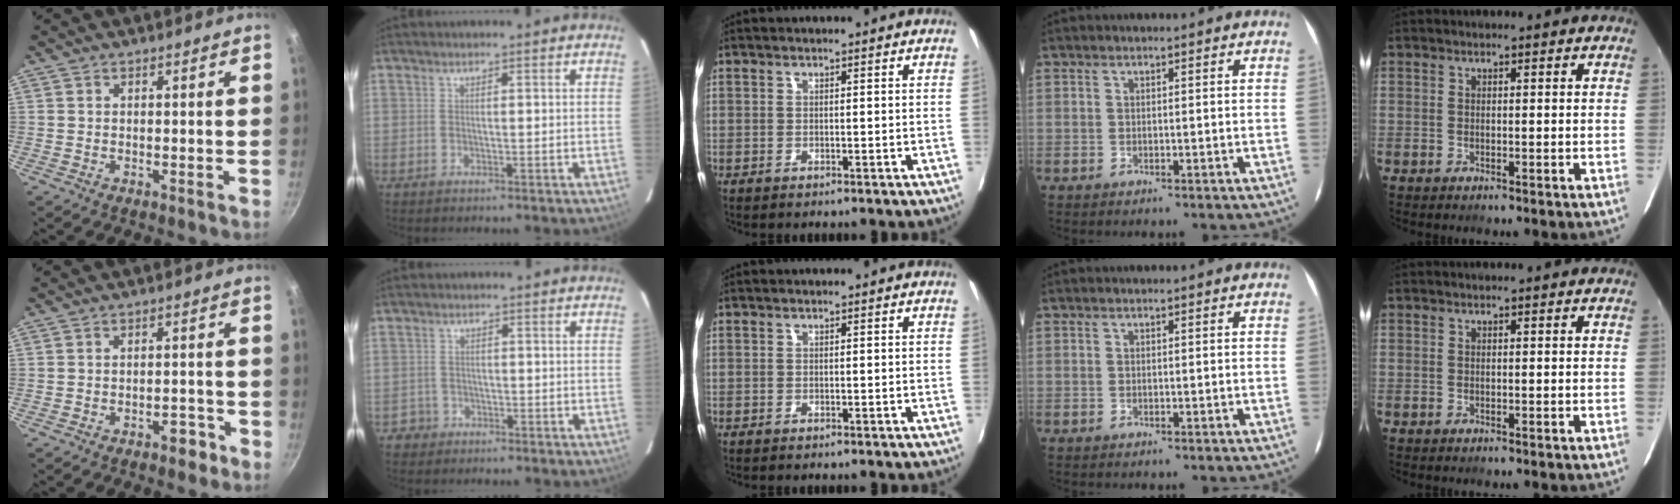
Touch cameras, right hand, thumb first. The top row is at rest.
{"thumb": {"total": 3.5, "force": [-2.2, 1.8, 2.1], "torque": [-0.012, 0.024, -0.023]}, "index": {"total": 2.8, "force": [-1.4, 2.5, -0.1], "torque": [0.001, 0.017, -0.021]}}